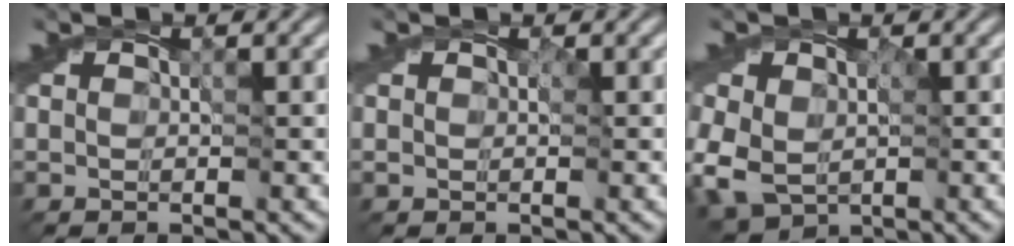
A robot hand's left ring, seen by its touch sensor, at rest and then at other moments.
{"total": 0.0}
{"total": 7.5, "force": [-1.7, 5.8, 4.5], "torque": [-0.104, -0.014, -0.033]}